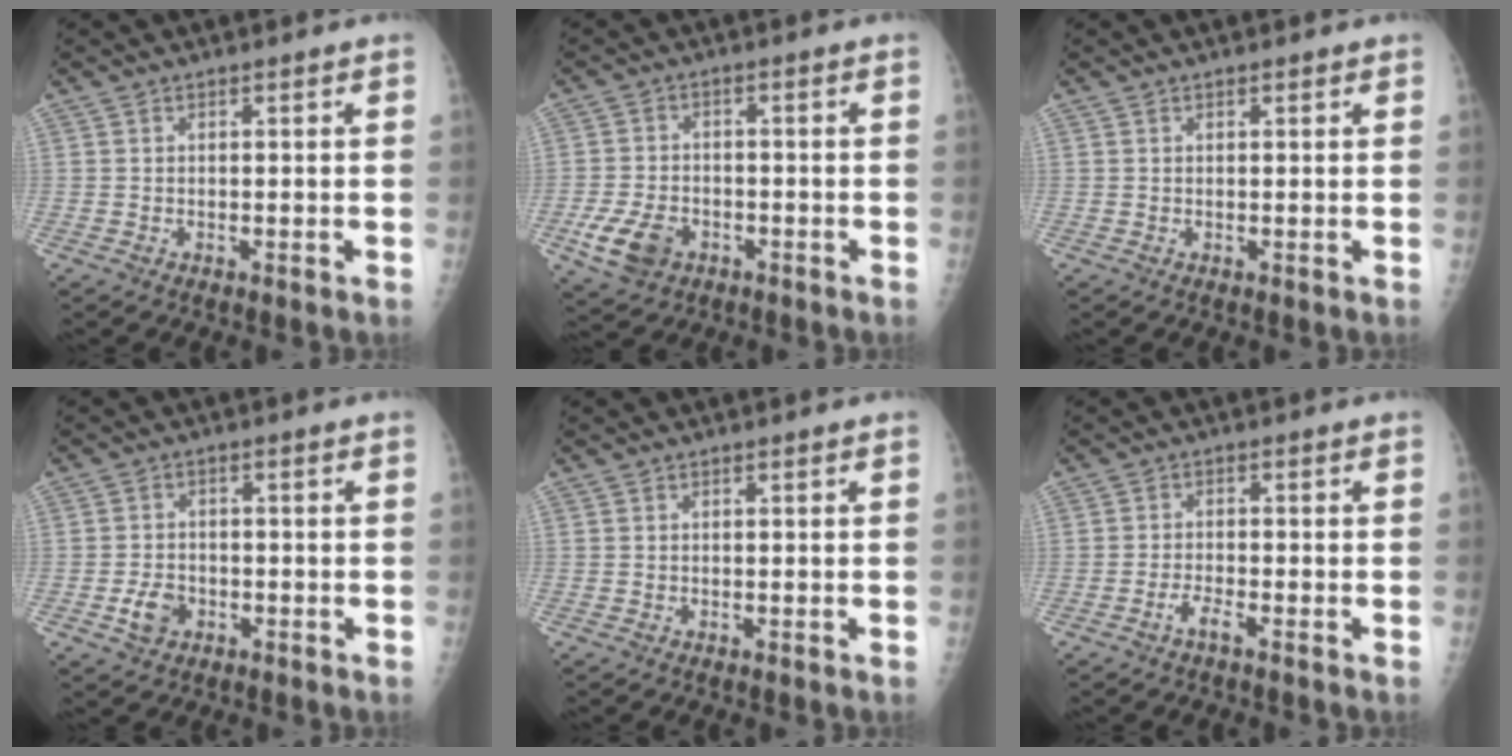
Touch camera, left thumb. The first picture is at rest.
{"total": 7.5, "force": [-3.2, 5.2, 4.4], "torque": [-0.084, 0.010, -0.053]}
{"total": 0.6, "force": [0.4, 0.2, 0.4], "torque": [-0.006, -0.001, 0.005]}
{"total": 4.3, "force": [-1.7, 3.2, 2.3], "torque": [-0.034, 0.010, -0.028]}
{"total": 0.0}
{"total": 2.4, "force": [-1.7, 0.4, 1.7], "torque": [-0.040, 0.010, -0.035]}